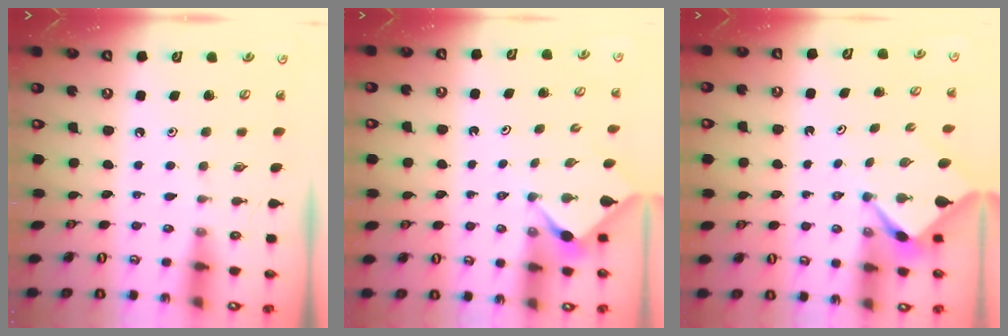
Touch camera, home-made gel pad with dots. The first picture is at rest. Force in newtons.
{"total": 2.9, "press": 2.9, "slide": 0.3}
{"total": 2.4, "press": 2.4, "slide": 0.3}